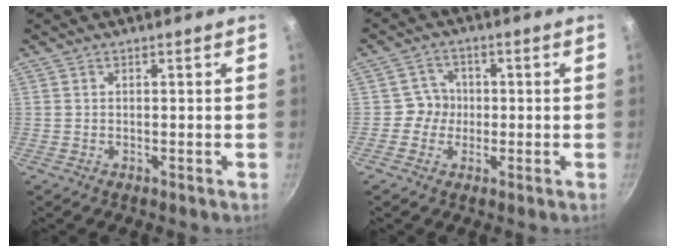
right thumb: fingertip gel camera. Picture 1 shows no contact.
{"total": 4.3, "force": [-0.5, 4.1, 1.0], "torque": [0.015, 0.012, -0.016]}